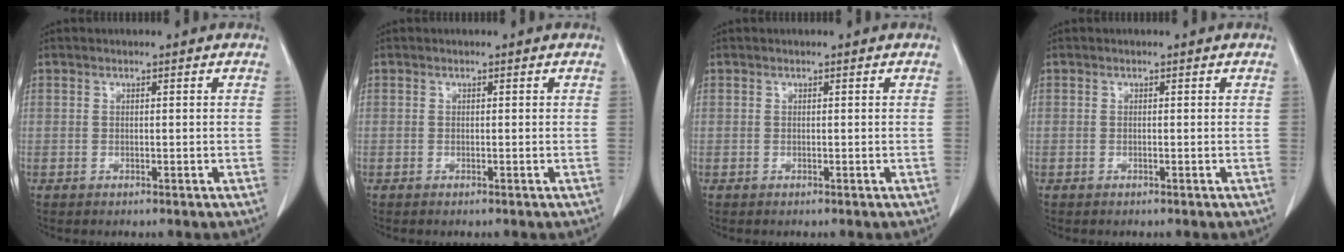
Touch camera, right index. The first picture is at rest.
{"total": 0.0}
{"total": 0.0}
{"total": 0.0}